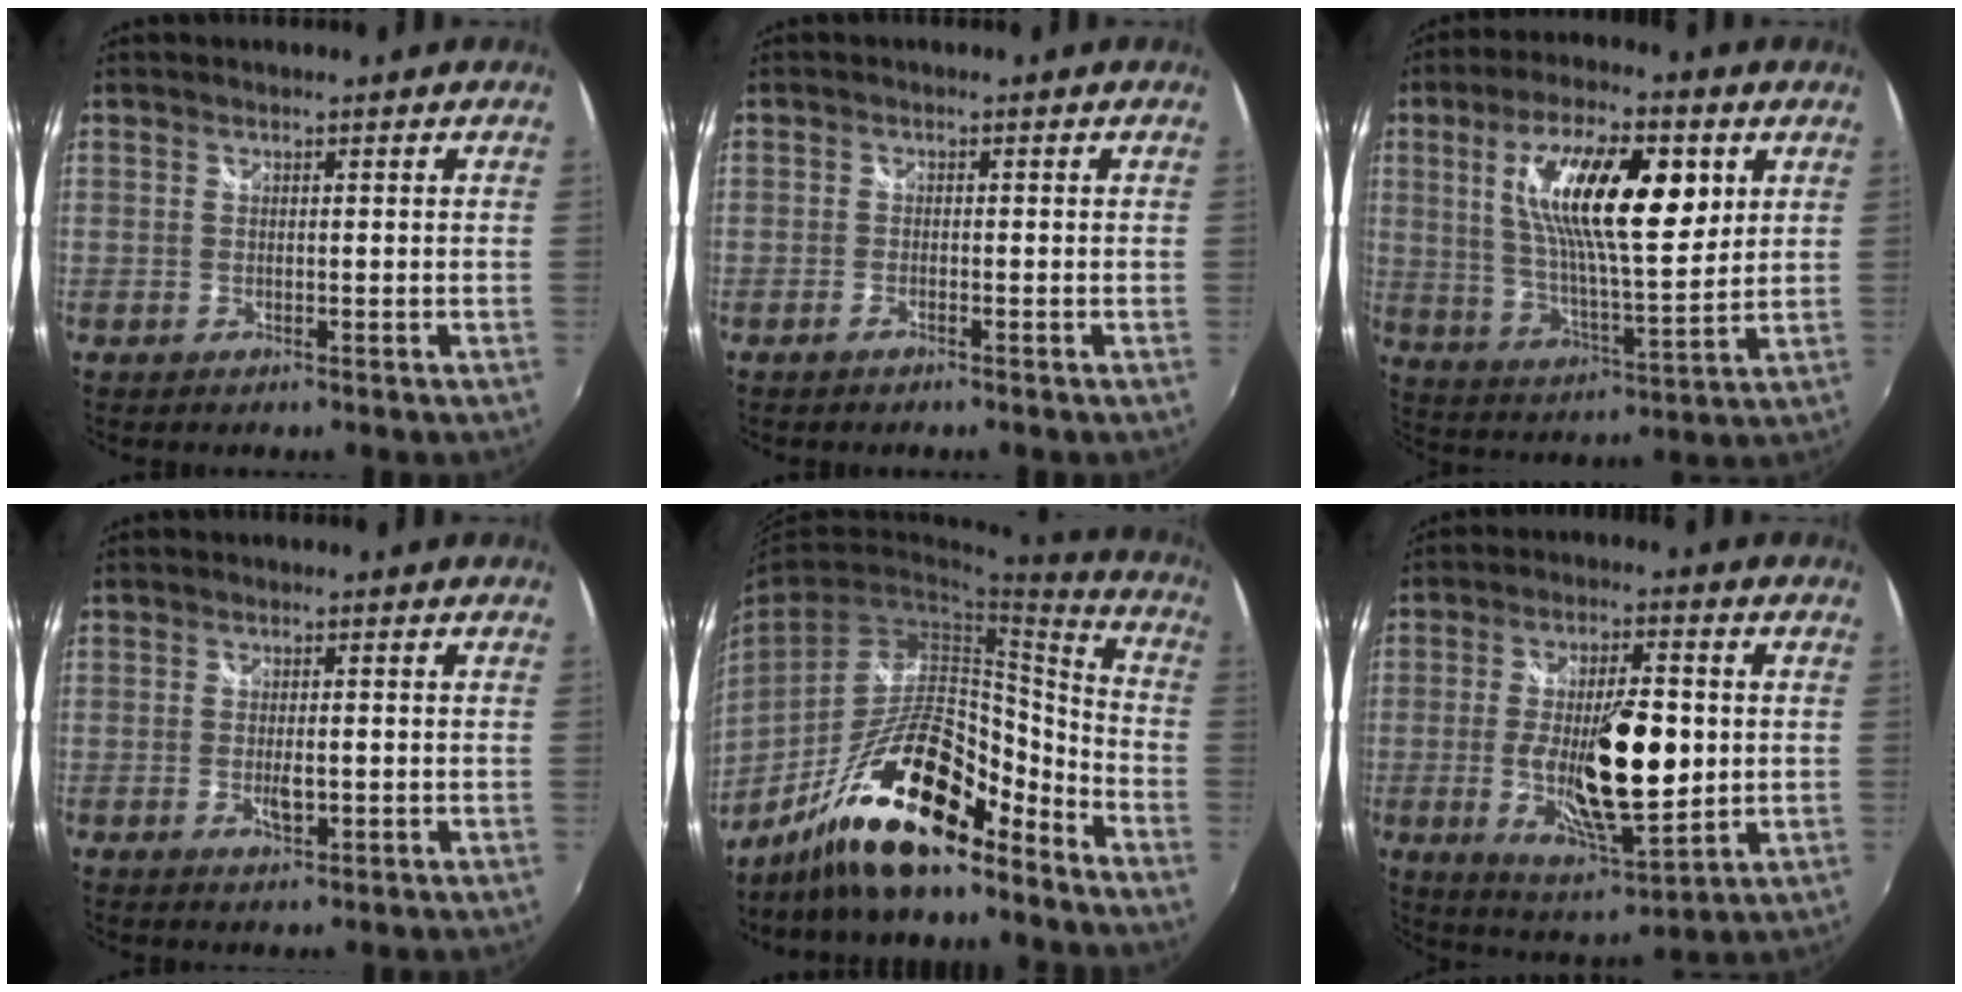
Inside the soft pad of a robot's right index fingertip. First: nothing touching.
{"total": 1.2, "force": [-1.0, 0.3, 0.5], "torque": [-0.016, -0.001, -0.024]}
{"total": 18.4, "force": [5.8, 5.7, 16.6], "torque": [-0.292, 0.007, 0.101]}
{"total": 3.2, "force": [-0.7, 1.4, 2.8], "torque": [-0.048, -0.006, -0.010]}
{"total": 19.1, "force": [-14.1, 5.5, 11.6], "torque": [-0.204, 0.015, -0.242]}
{"total": 17.4, "force": [-1.3, 6.0, 16.3], "torque": [-0.282, -0.016, -0.012]}